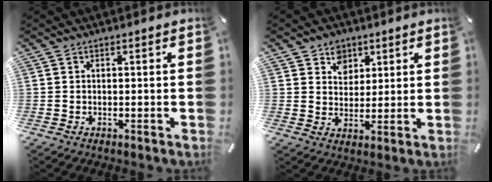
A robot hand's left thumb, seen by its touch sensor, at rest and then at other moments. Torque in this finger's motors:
{"motor_torque": [0.28, -0.23, 0.20, -0.19, 0.00]}